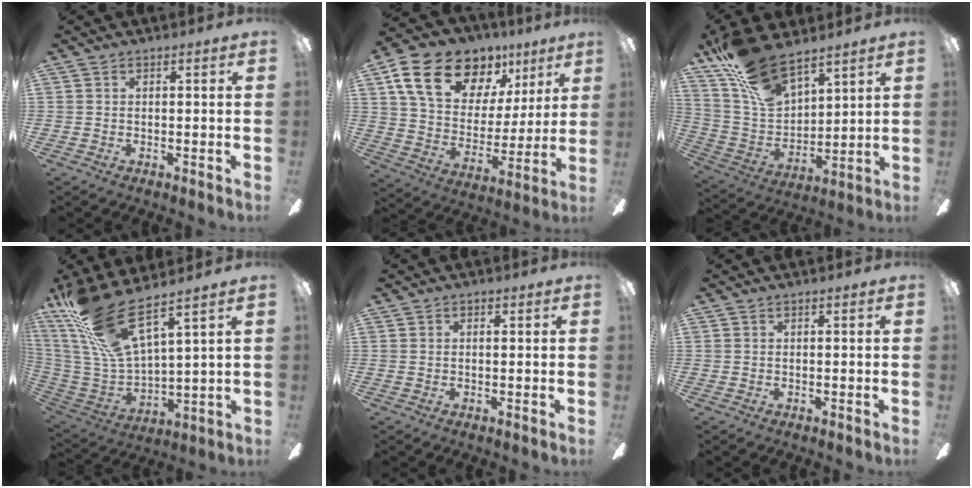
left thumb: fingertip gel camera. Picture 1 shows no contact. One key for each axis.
{"total": 20.3, "fx": 12.1, "fy": 12.2, "fz": 10.8, "tx": -0.189, "ty": -0.057, "tz": 0.221}
{"total": 17.1, "fx": 13.2, "fy": 6.9, "fz": 8.3, "tx": -0.180, "ty": -0.072, "tz": 0.246}
{"total": 20.1, "fx": 13.9, "fy": 5.3, "fz": 13.6, "tx": -0.308, "ty": -0.085, "tz": 0.241}
{"total": 0.9, "fx": 0.4, "fy": 0.6, "fz": 0.5, "tx": -0.002, "ty": 0.000, "tz": 0.004}
{"total": 0.0}